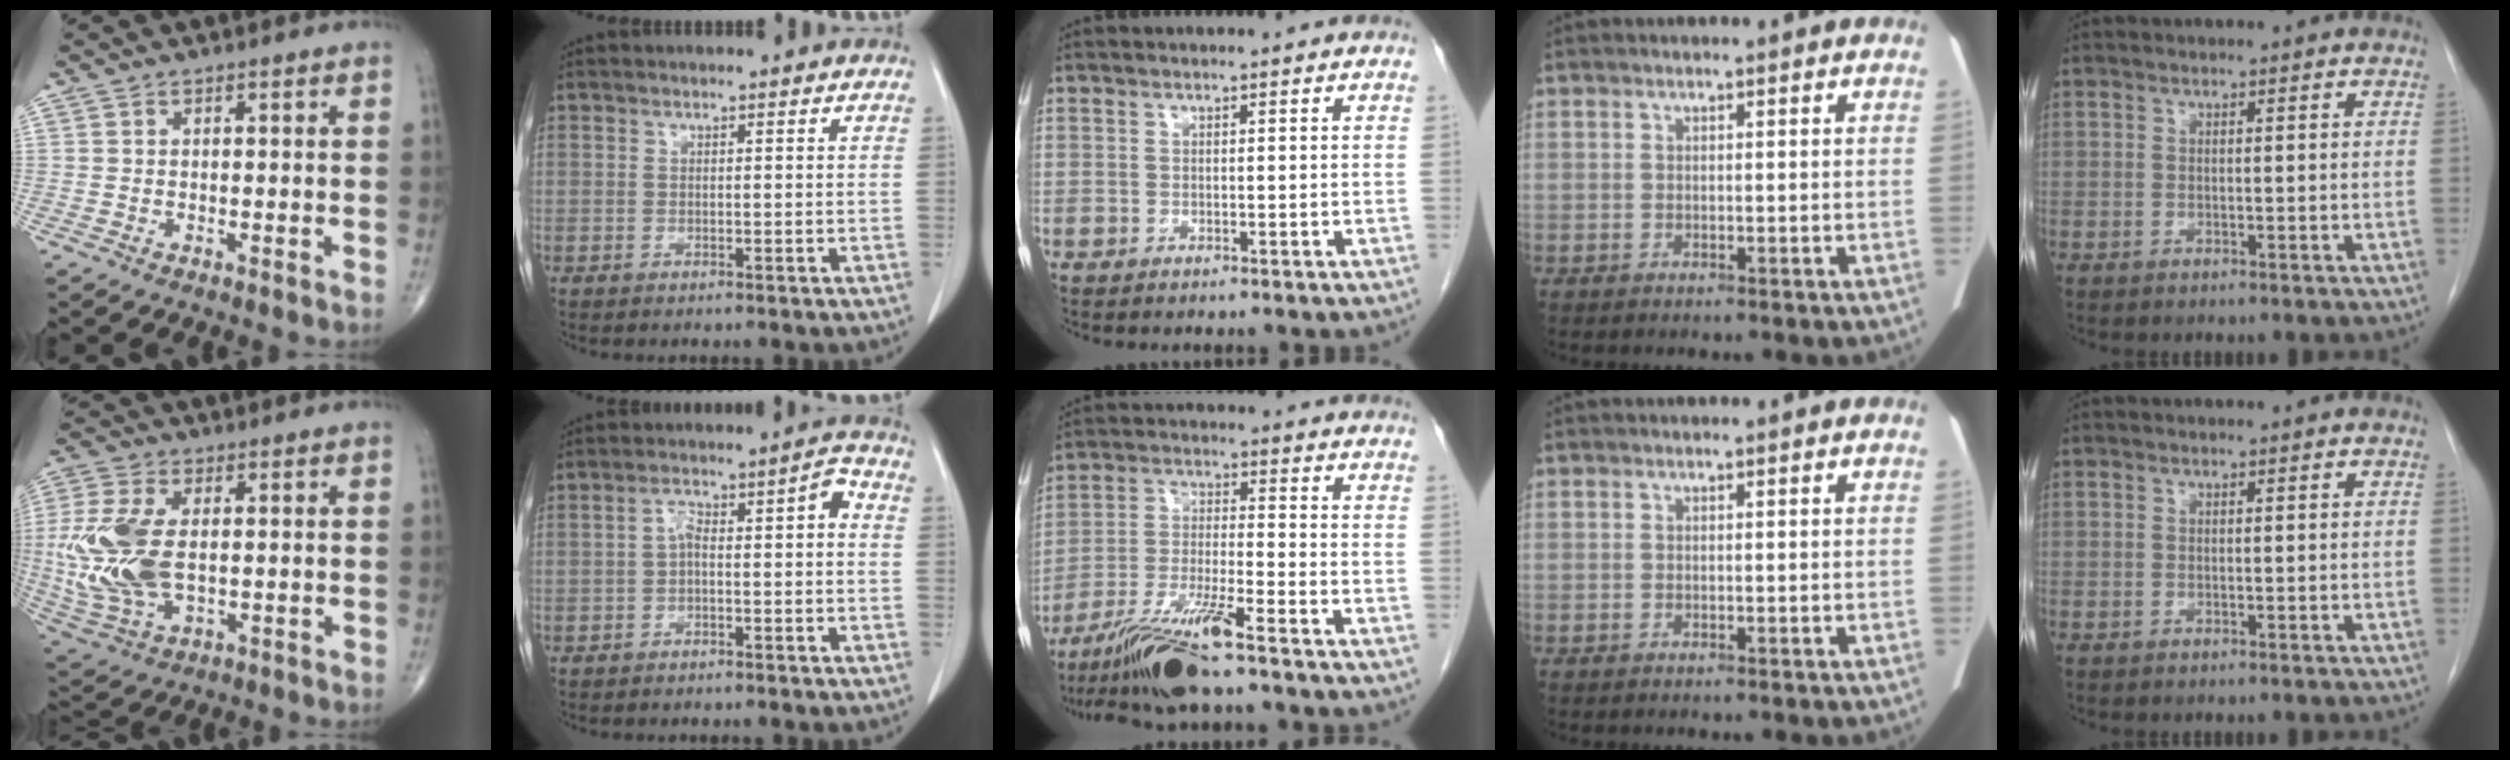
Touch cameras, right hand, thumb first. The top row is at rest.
{"thumb": {"total": 16.4, "force": [0.1, 9.3, 13.5], "torque": [-0.317, -0.010, 0.010]}, "index": {"total": 5.3, "force": [-0.8, 1.6, 5.0], "torque": [-0.077, 0.035, -0.012]}, "middle": {"total": 10.5, "force": [-8.0, -0.3, 6.9], "torque": [-0.135, -0.027, -0.146]}}